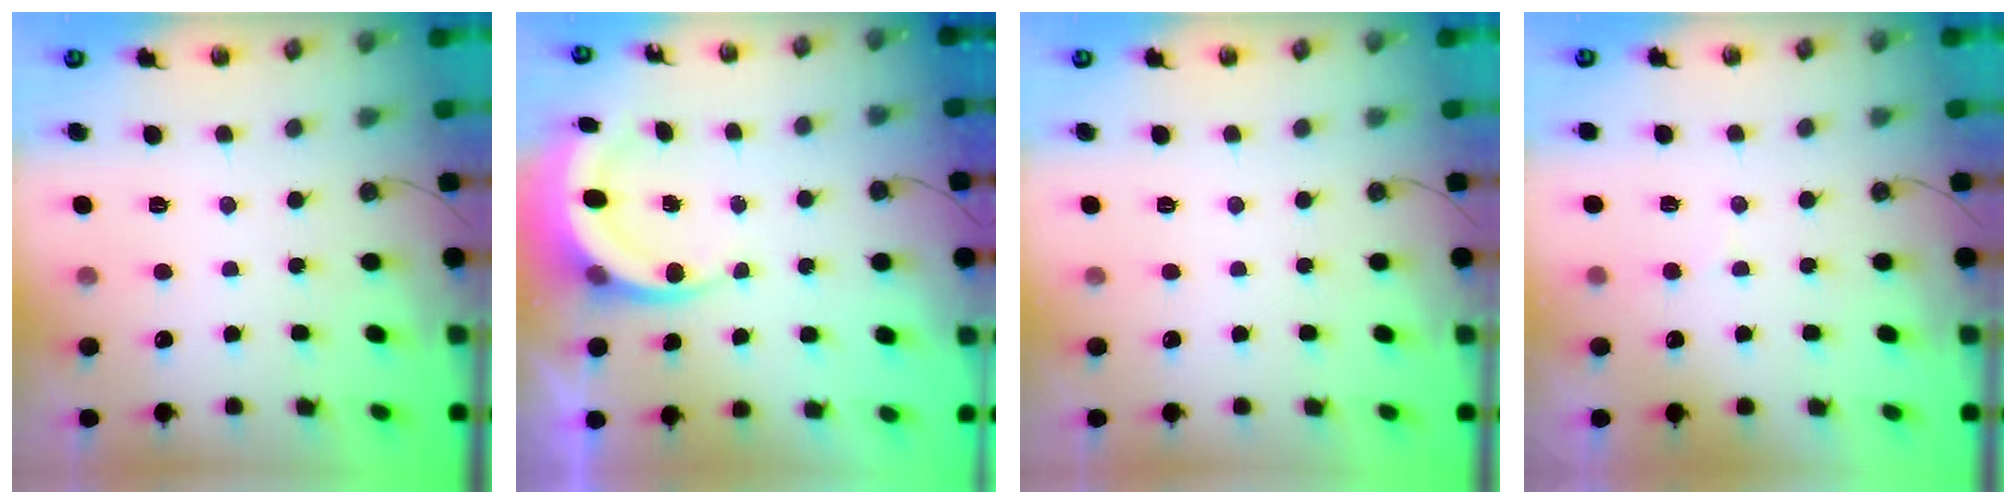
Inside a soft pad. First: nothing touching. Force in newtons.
{"total": 6.2, "press": 6.0, "slide": 1.3}
{"total": 0.0}
{"total": 3.9, "press": 3.5, "slide": 1.7}